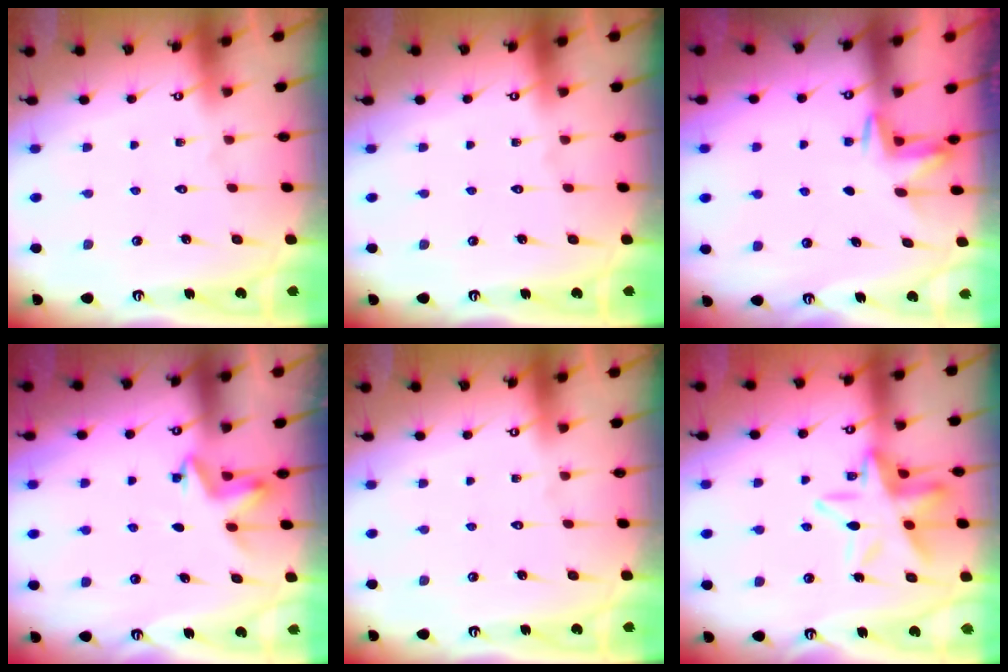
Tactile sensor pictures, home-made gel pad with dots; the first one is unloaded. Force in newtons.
{"total": 0.0}
{"total": 2.7, "press": 2.7, "slide": 0.4}
{"total": 3.9, "press": 3.8, "slide": 1.0}
{"total": 0.0}
{"total": 14.9, "press": 14.9, "slide": 1.5}